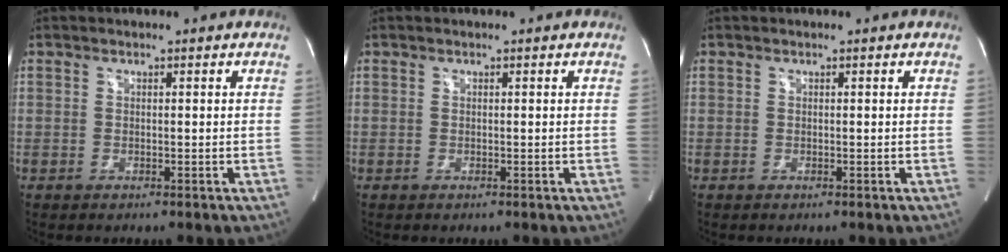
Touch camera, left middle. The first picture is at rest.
{"total": 0.0}
{"total": 0.0}